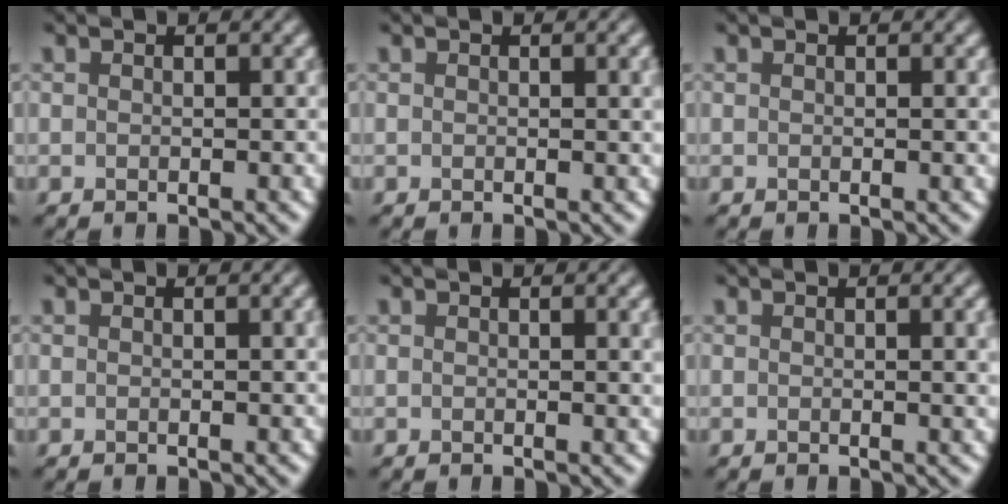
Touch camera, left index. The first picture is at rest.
{"total": 1.8, "force": [0.3, 0.5, 1.7], "torque": [-0.016, 0.003, 0.003]}
{"total": 0.8, "force": [0.1, 0.2, 0.8], "torque": [-0.008, 0.001, 0.001]}
{"total": 1.1, "force": [0.2, 0.3, 1.0], "torque": [-0.011, 0.003, 0.001]}
{"total": 2.0, "force": [0.4, 0.6, 1.9], "torque": [-0.017, 0.003, 0.004]}
{"total": 2.5, "force": [0.4, 0.7, 2.4], "torque": [-0.023, 0.003, 0.003]}